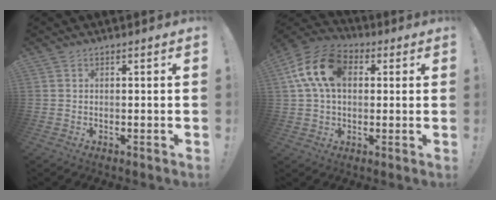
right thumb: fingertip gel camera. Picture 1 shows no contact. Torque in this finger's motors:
{"motor_torque": [2.06, 2.12, 0.24, -0.11, 0.14]}